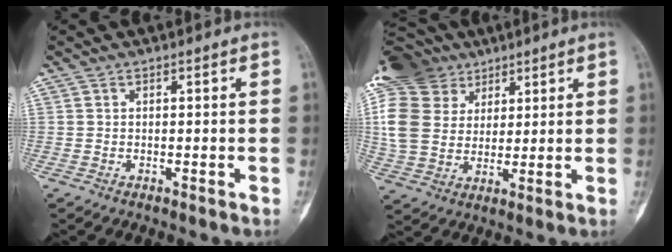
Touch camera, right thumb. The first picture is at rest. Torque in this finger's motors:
{"motor_torque": [1.23, 1.60, 0.82, 0.11, 0.10]}